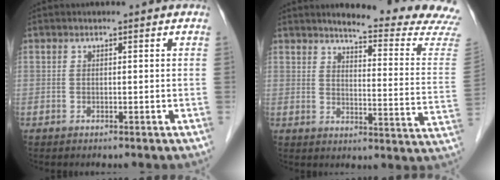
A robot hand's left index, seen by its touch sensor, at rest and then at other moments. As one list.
[{"total": 15.5, "force": [14.8, -1.2, 4.6], "torque": [-0.063, -0.115, 0.161]}]